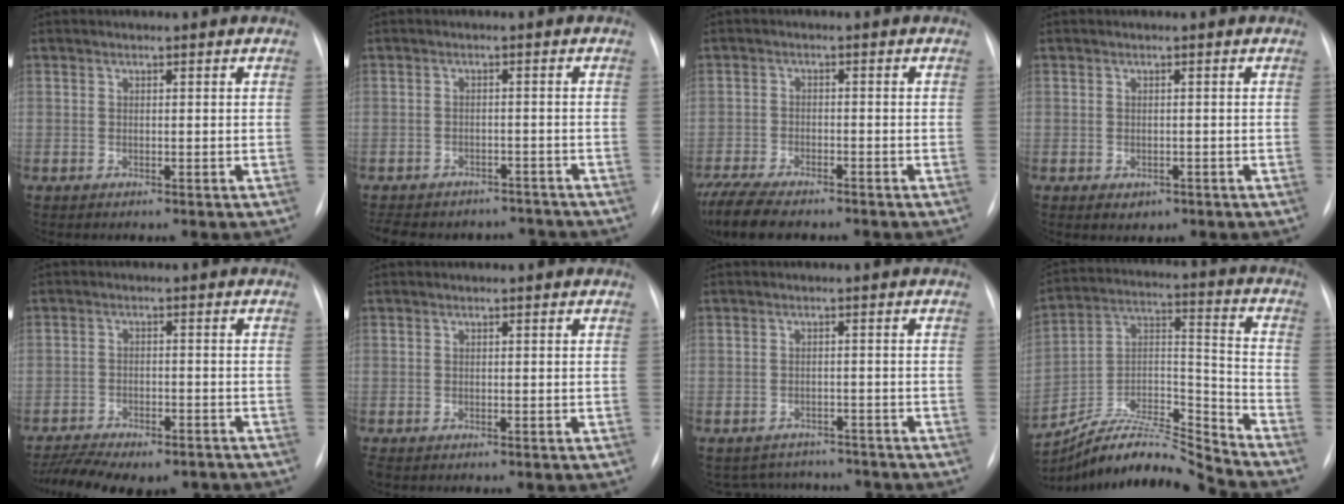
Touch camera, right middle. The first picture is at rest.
{"total": 14.3, "force": [-12.3, 6.2, 3.7], "torque": [-0.088, 0.012, -0.147]}
{"total": 11.7, "force": [-9.5, 3.2, 5.9], "torque": [-0.116, -0.016, -0.151]}
{"total": 1.9, "force": [-0.9, 1.5, 0.8], "torque": [-0.008, 0.002, -0.001]}
{"total": 15.5, "force": [-12.7, 5.8, 6.8], "torque": [-0.160, 0.001, -0.175]}
{"total": 0.9, "force": [-0.7, 0.4, 0.4], "torque": [-0.005, -0.001, -0.008]}
{"total": 7.7, "force": [-7.2, 2.8, 0.4], "torque": [-0.004, 0.016, -0.087]}
{"total": 14.8, "force": [-14.5, -0.6, 3.0], "torque": [-0.048, 0.054, -0.266]}